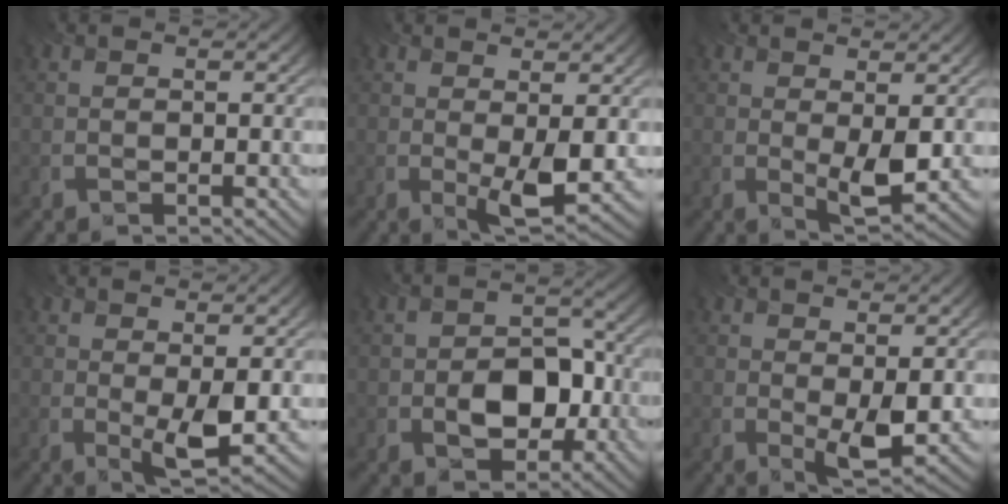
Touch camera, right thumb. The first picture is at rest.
{"total": 4.6, "force": [0.1, 1.4, 4.4], "torque": [-0.083, -0.013, 0.008]}
{"total": 4.2, "force": [0.4, 1.4, 3.9], "torque": [-0.078, -0.012, 0.012]}
{"total": 4.5, "force": [0.2, 1.4, 4.3], "torque": [-0.082, -0.012, 0.010]}
{"total": 6.9, "force": [-1.6, 4.7, 4.8], "torque": [-0.072, -0.005, -0.027]}
{"total": 4.2, "force": [0.4, 1.5, 3.9], "torque": [-0.076, -0.013, 0.013]}